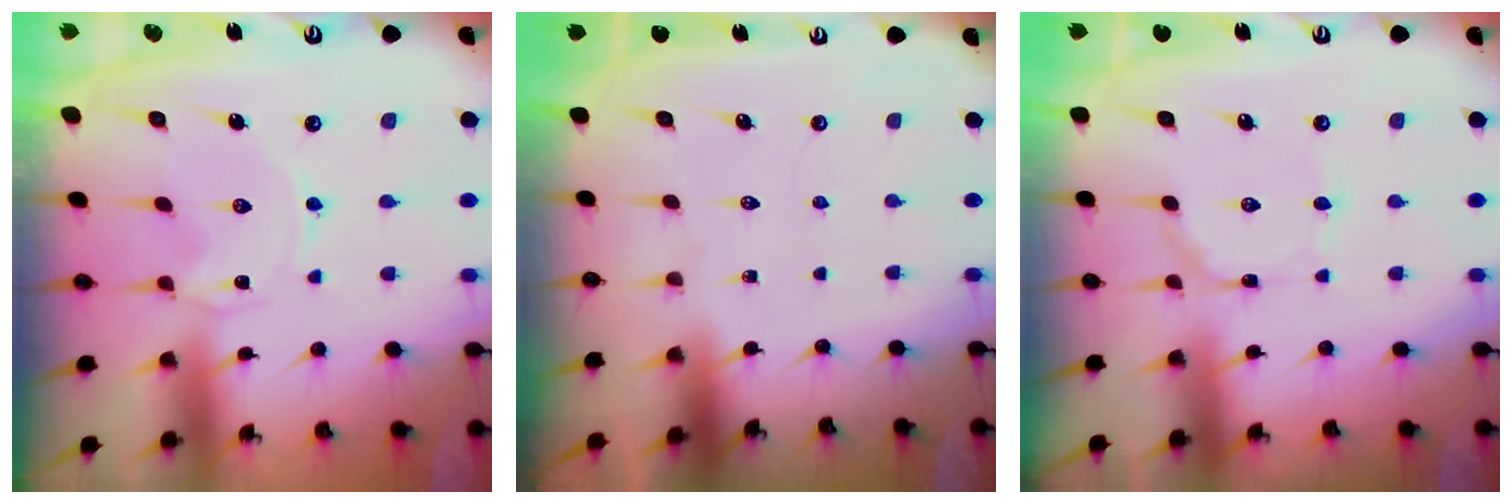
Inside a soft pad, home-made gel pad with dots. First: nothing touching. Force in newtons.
{"total": 0.0}
{"total": 2.5, "press": 2.5, "slide": 0.1}